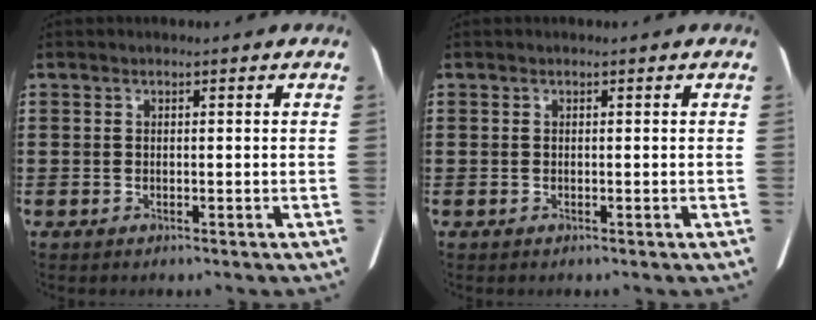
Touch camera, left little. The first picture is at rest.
{"total": 0.0}